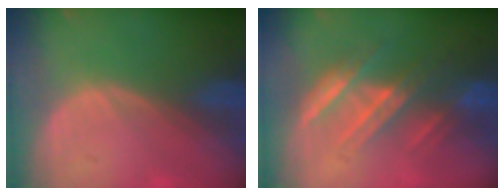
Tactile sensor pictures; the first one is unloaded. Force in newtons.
{"total": 7.3, "press": 6.7, "slide": 2.9}